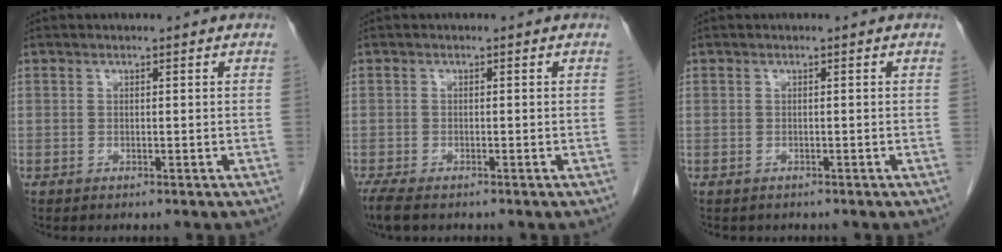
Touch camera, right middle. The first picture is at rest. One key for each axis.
{"total": 3.7, "fx": -2.8, "fy": 1.1, "fz": 2.1, "tx": -0.047, "ty": -0.013, "tz": -0.046}
{"total": 0.8, "fx": -0.6, "fy": 0.5, "fz": 0.0, "tx": -0.012, "ty": 0.002, "tz": -0.011}